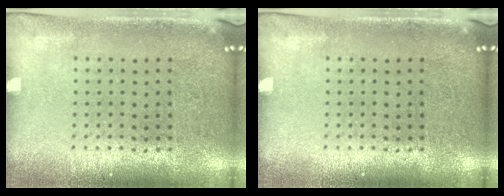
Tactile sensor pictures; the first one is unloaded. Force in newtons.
{"total": 0.0}